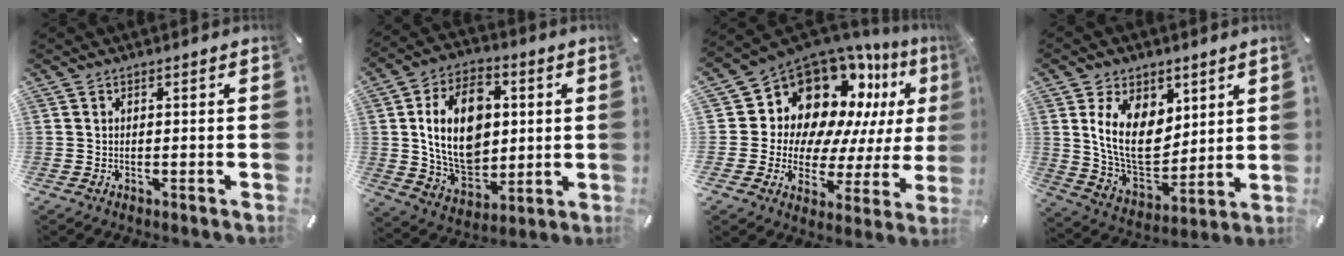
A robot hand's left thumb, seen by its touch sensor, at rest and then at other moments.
{"total": 17.1, "force": [2.7, 12.8, 11.1], "torque": [-0.210, -0.002, 0.046]}
{"total": 15.7, "force": [10.0, 10.6, 5.8], "torque": [-0.095, -0.105, 0.184]}
{"total": 14.4, "force": [4.9, 10.2, 8.8], "torque": [-0.179, -0.027, 0.088]}